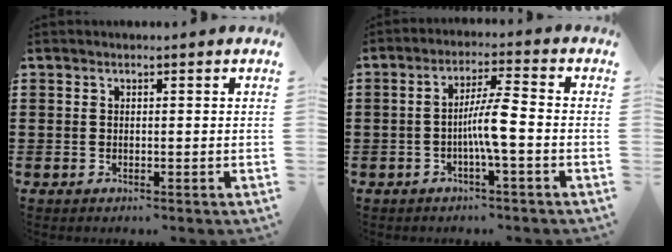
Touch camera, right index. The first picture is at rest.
{"total": 5.9, "force": [-1.4, 0.3, 5.7], "torque": [-0.109, 0.001, -0.033]}